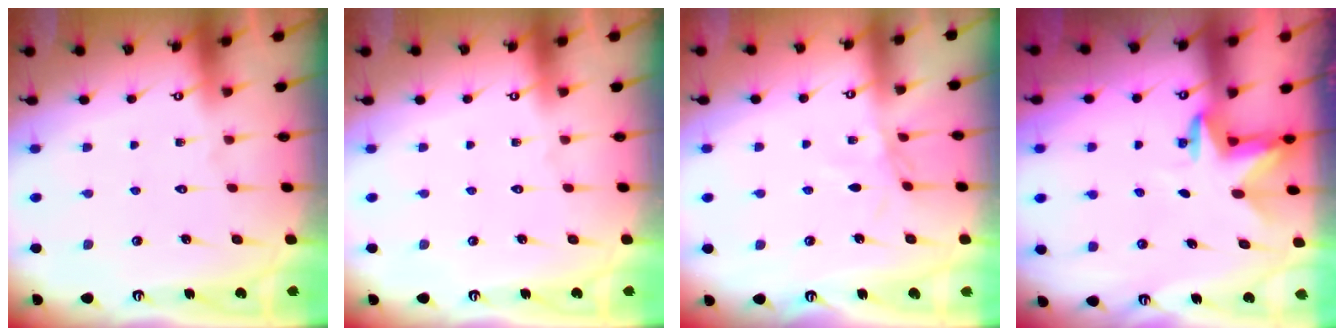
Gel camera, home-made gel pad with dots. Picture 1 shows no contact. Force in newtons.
{"total": 0.0}
{"total": 2.5, "press": 2.4, "slide": 0.5}
{"total": 3.1, "press": 3.0, "slide": 0.7}